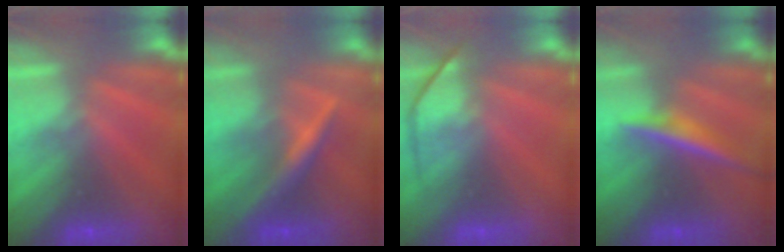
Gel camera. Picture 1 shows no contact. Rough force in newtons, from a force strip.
{"total": 2.4}
{"total": 4.4}
{"total": 4.7}